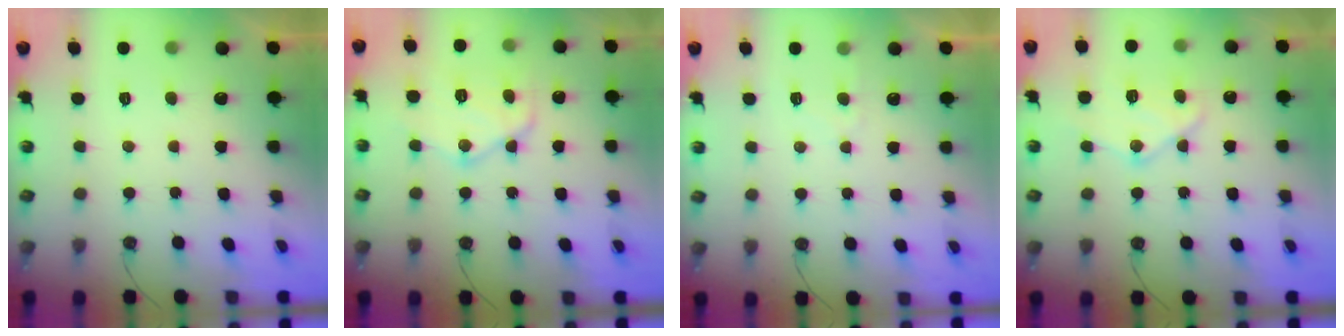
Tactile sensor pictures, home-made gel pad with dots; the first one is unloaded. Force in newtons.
{"total": 14.6, "press": 14.6, "slide": 1.3}
{"total": 3.2, "press": 3.2, "slide": 0.4}
{"total": 12.6, "press": 12.6, "slide": 0.9}